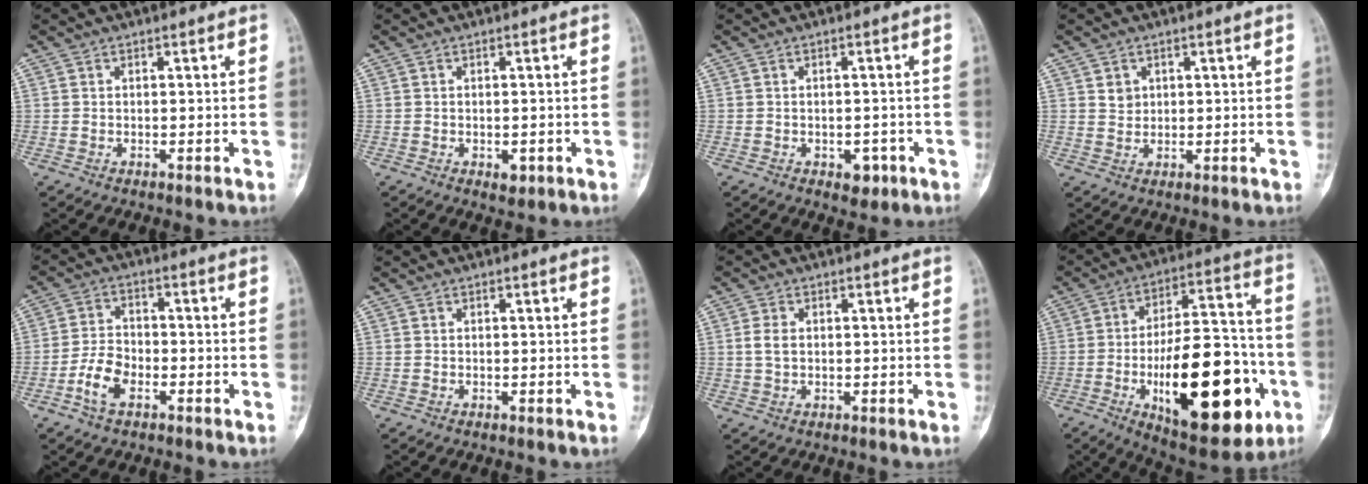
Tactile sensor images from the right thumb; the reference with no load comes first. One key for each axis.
{"total": 2.1, "fx": -0.6, "fy": 1.3, "fz": 1.5, "tx": -0.011, "ty": 0.000, "tz": -0.002}
{"total": 2.4, "fx": -0.7, "fy": 1.5, "fz": 1.7, "tx": -0.009, "ty": 0.001, "tz": -0.003}
{"total": 2.6, "fx": 1.1, "fy": 2.2, "fz": 0.9, "tx": -0.004, "ty": -0.008, "tz": 0.023}
{"total": 6.4, "fx": -3.0, "fy": 3.8, "fz": 4.2, "tx": -0.078, "ty": 0.019, "tz": -0.063}
{"total": 0.0}
{"total": 2.9, "fx": 0.4, "fy": 1.9, "fz": 2.1, "tx": -0.044, "ty": 0.002, "tz": 0.008}
{"total": 28.6, "fx": -9.0, "fy": 12.1, "fz": 24.4, "tx": -0.345, "ty": 0.025, "tz": -0.119}